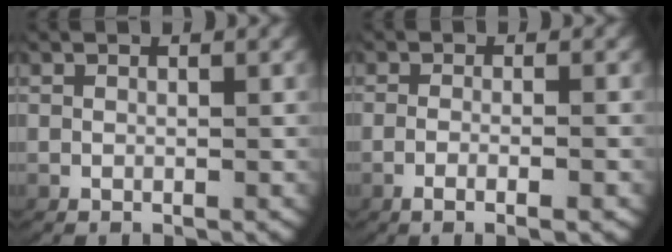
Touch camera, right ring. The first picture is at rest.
{"total": 2.7, "force": [-1.4, 0.4, 2.2], "torque": [-0.049, -0.007, -0.021]}